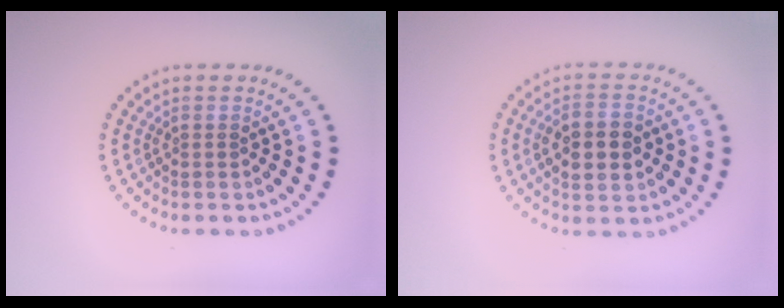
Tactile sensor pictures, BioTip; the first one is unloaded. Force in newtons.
{"total": 4.7, "press": 4.7, "slide": 0.1}